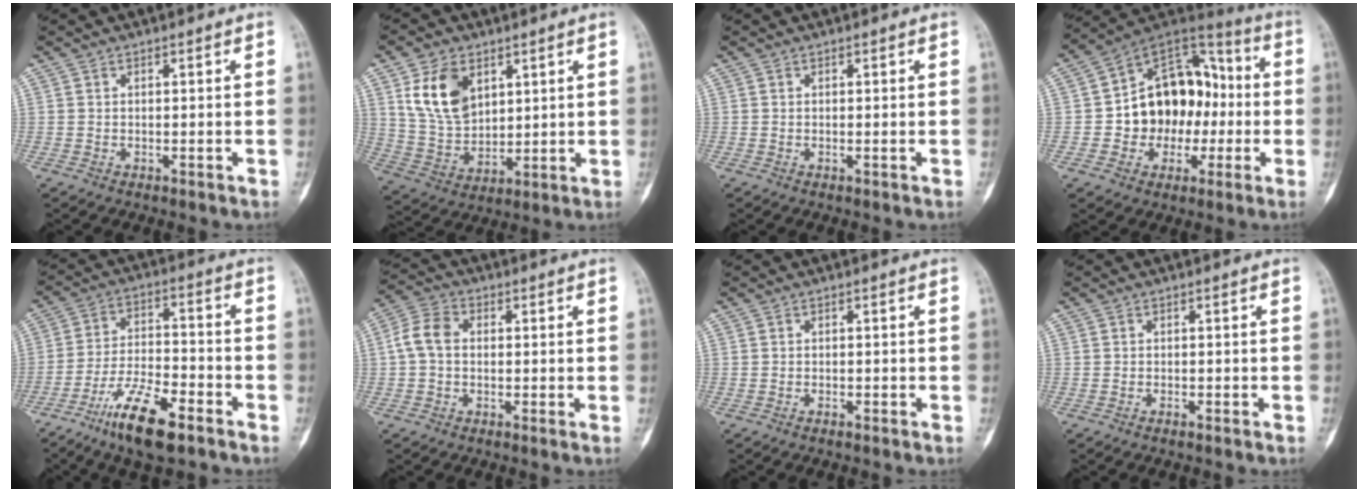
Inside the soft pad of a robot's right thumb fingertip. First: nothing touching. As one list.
[{"total": 12.1, "force": [5.2, 8.0, 7.5], "torque": [-0.117, -0.022, 0.111]}, {"total": 0.0}, {"total": 18.3, "force": [-1.9, 14.2, 11.4], "torque": [-0.120, 0.047, -0.030]}, {"total": 13.2, "force": [-8.5, 3.9, 9.3], "torque": [-0.179, 0.046, -0.154]}, {"total": 5.8, "force": [-0.1, 4.1, 4.1], "torque": [-0.079, 0.015, -0.015]}, {"total": 0.9, "force": [-0.7, 0.2, 0.4], "torque": [-0.013, 0.003, -0.012]}, {"total": 1.0, "force": [-0.8, 0.2, 0.5], "torque": [-0.014, 0.003, -0.013]}]